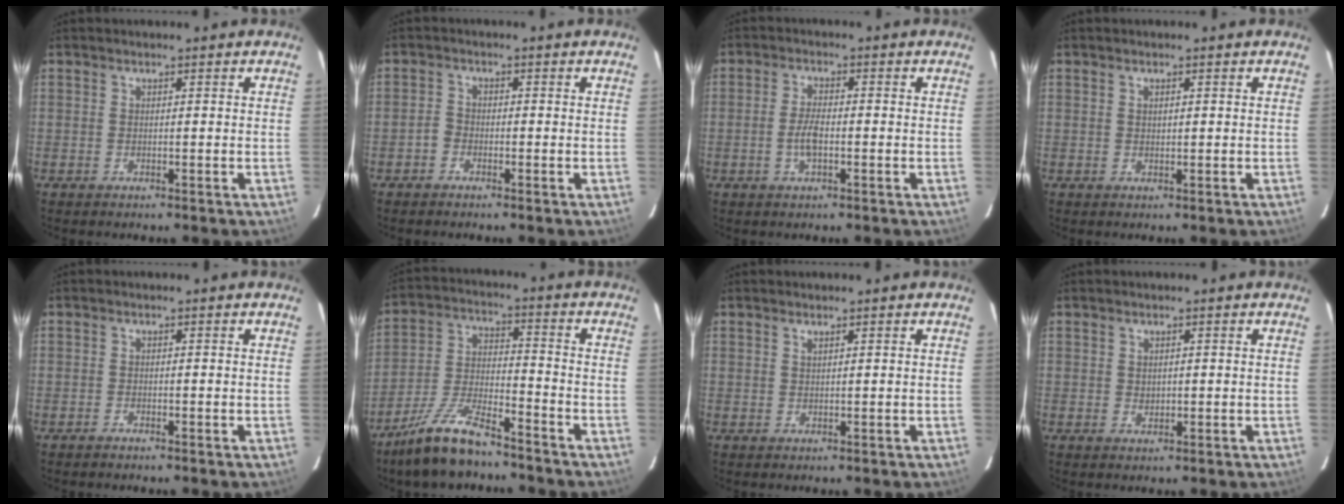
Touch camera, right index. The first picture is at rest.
{"total": 2.0, "force": [-1.4, 1.3, 0.5], "torque": [-0.011, 0.004, -0.027]}
{"total": 4.0, "force": [-1.2, 1.5, 3.5], "torque": [-0.074, 0.001, -0.023]}
{"total": 0.8, "force": [0.4, 0.5, 0.6], "torque": [-0.009, 0.003, 0.008]}
{"total": 0.7, "force": [-0.6, 0.1, 0.2], "torque": [-0.007, 0.001, -0.014]}
{"total": 12.6, "force": [-10.0, 3.0, 7.0], "torque": [-0.154, -0.005, -0.185]}
{"total": 0.6, "force": [0.5, 0.0, 0.3], "torque": [-0.005, 0.001, 0.010]}
{"total": 1.1, "force": [0.4, 1.0, 0.3], "torque": [-0.005, 0.001, 0.008]}